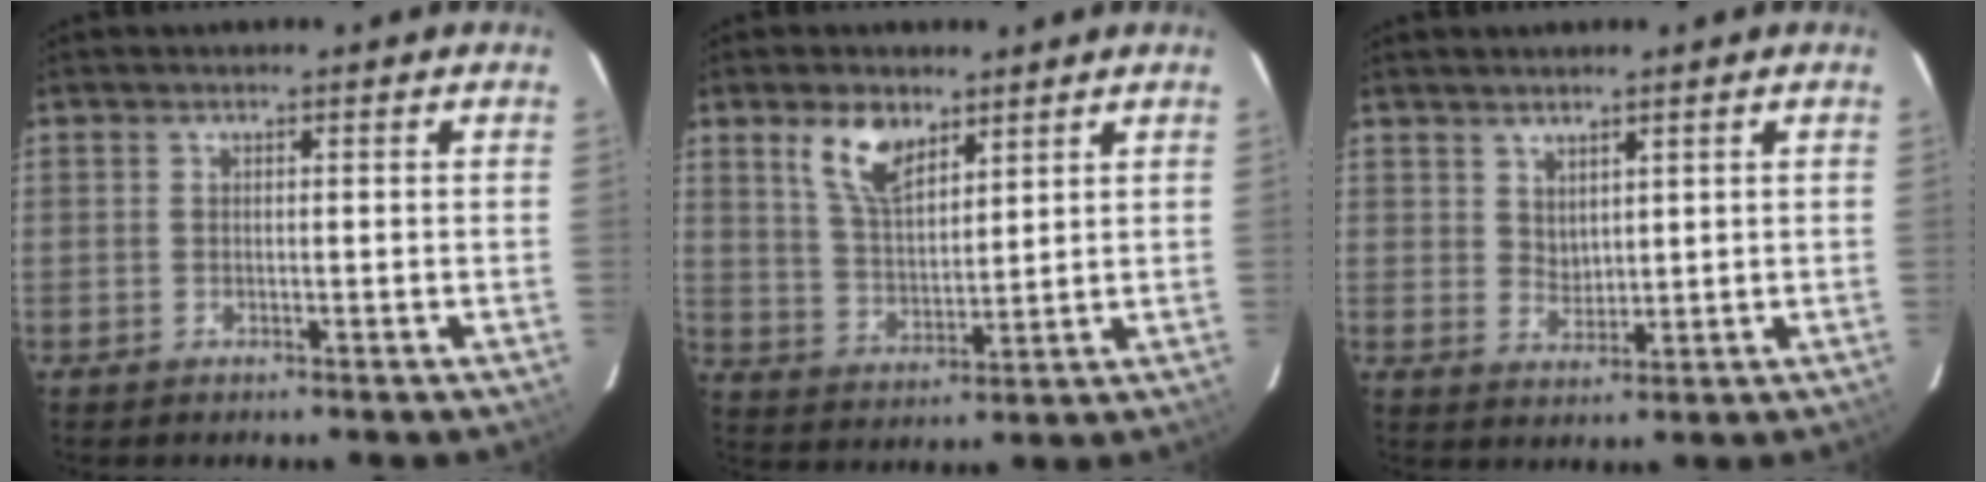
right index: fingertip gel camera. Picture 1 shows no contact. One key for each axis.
{"total": 8.6, "fx": 5.3, "fy": 4.1, "fz": 5.3, "tx": -0.099, "ty": 0.007, "tz": 0.108}
{"total": 3.3, "fx": 2.6, "fy": 1.7, "fz": 1.0, "tx": -0.013, "ty": 0.002, "tz": 0.053}